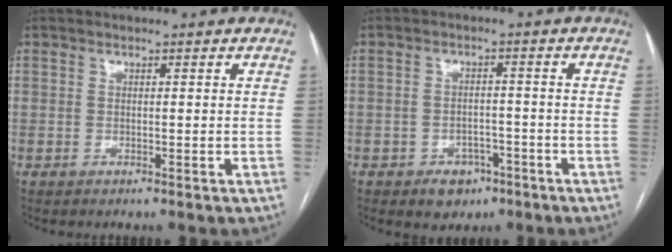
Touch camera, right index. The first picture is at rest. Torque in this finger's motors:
{"motor_torque": [0.46, -0.19, 0.17, 0.02]}